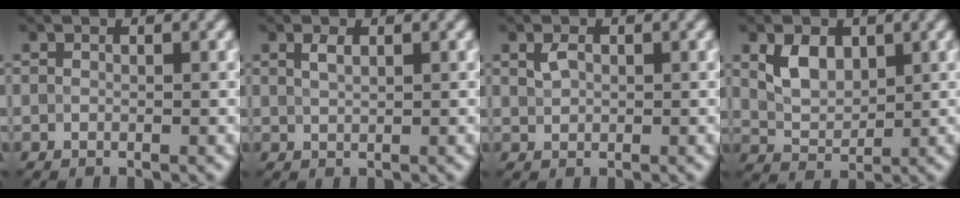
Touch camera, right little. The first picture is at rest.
{"total": 1.2, "force": [0.6, 0.5, 0.9], "torque": [-0.020, 0.001, 0.015]}
{"total": 1.4, "force": [0.5, 0.9, 0.9], "torque": [-0.019, 0.002, 0.012]}
{"total": 3.4, "force": [1.4, 2.3, 2.2], "torque": [-0.044, -0.001, 0.028]}